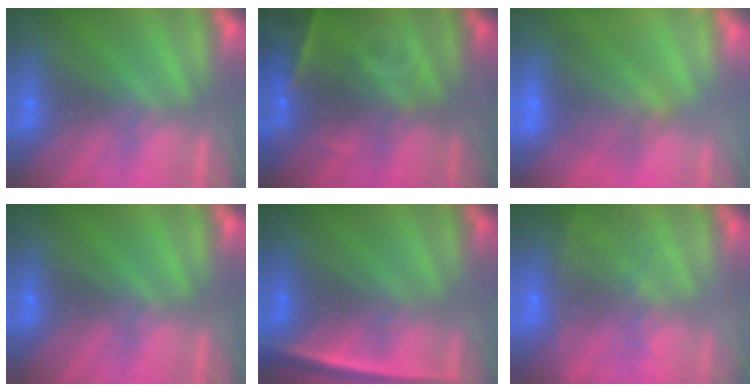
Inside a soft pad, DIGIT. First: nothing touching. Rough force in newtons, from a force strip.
{"total": 7.2}
{"total": 7.1}
{"total": 0.0}
{"total": 2.4}
{"total": 6.9}